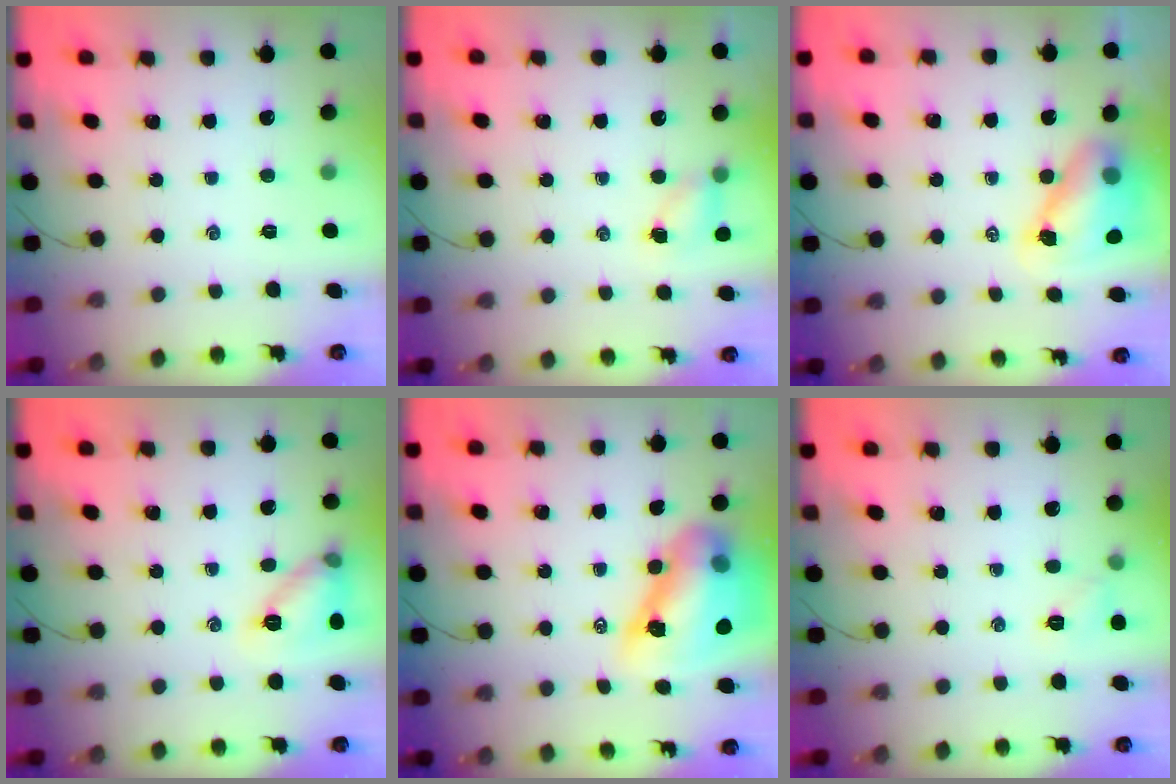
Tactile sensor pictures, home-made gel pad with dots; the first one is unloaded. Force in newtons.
{"total": 5.0, "press": 4.9, "slide": 1.1}
{"total": 9.2, "press": 9.0, "slide": 1.6}
{"total": 10.2, "press": 10.1, "slide": 1.4}
{"total": 16.6, "press": 16.0, "slide": 4.6}
{"total": 5.2, "press": 4.9, "slide": 1.6}